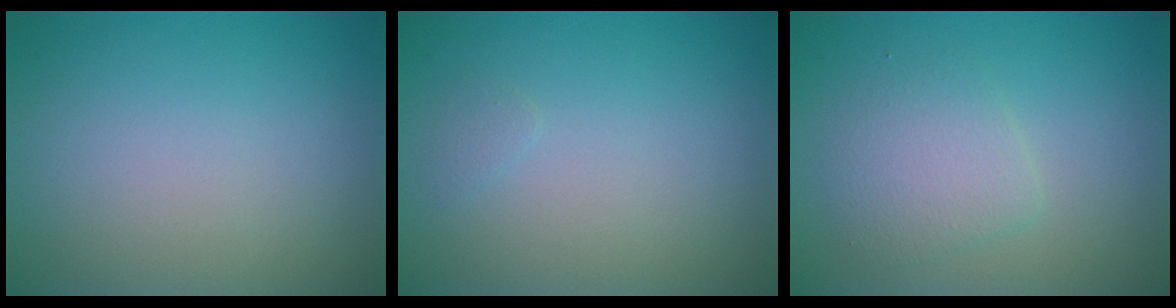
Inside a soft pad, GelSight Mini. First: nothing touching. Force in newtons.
{"total": 0.6, "press": 0.5, "slide": 0.1}
{"total": 2.7, "press": 2.7, "slide": 0.1}